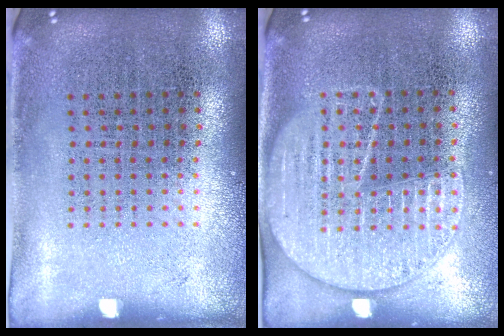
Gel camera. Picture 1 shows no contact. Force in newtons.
{"total": 1.8, "press": 1.6, "slide": 0.8}